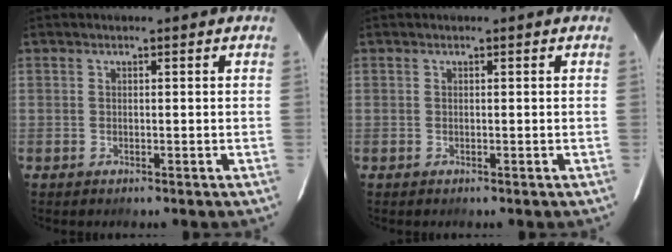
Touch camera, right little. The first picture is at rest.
{"total": 0.0}